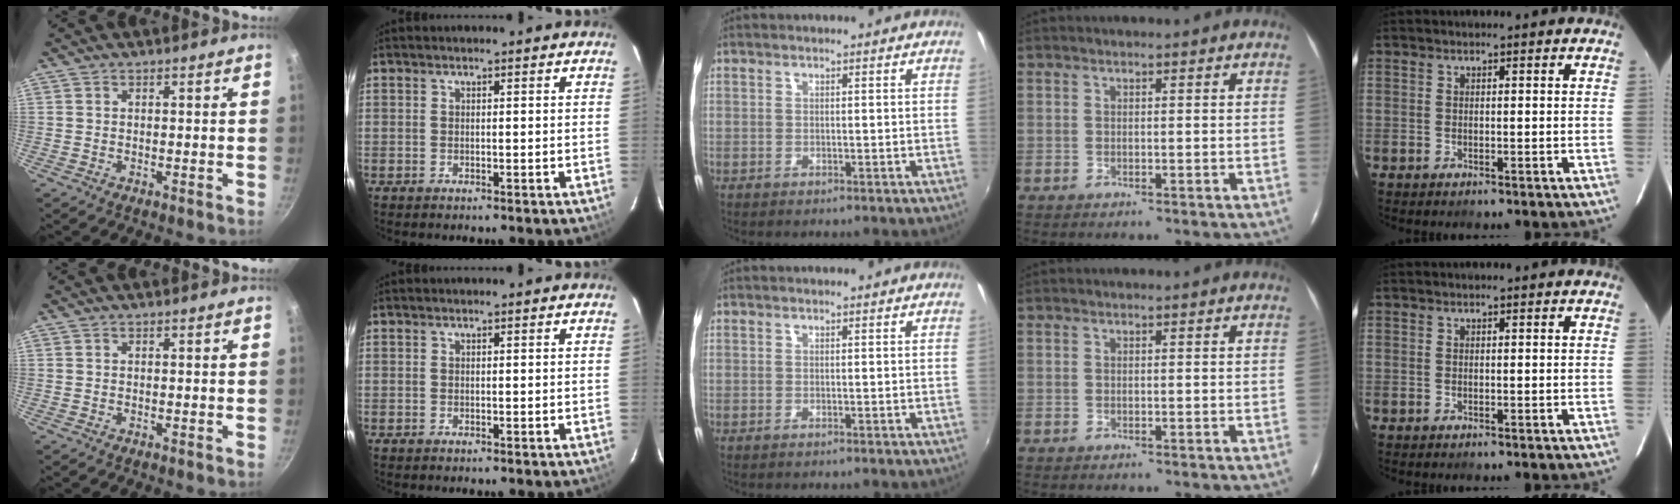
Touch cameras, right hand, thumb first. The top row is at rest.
{}